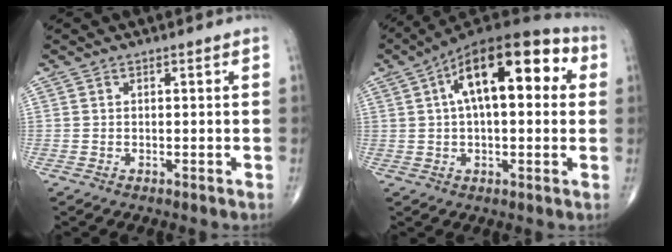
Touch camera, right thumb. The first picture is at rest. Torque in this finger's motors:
{"motor_torque": [0.85, 4.16, 1.75, 0.34, 0.21]}